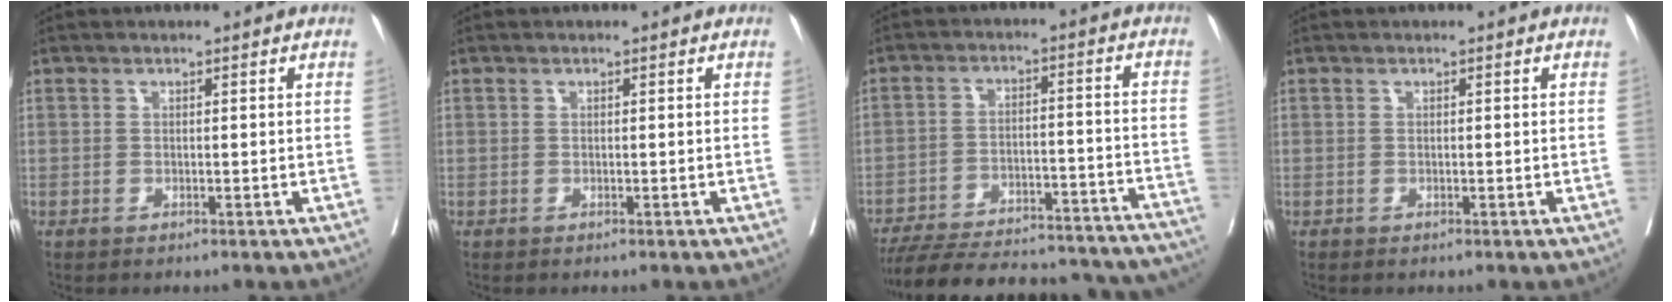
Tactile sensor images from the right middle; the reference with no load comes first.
{"total": 0.0}
{"total": 31.9, "force": [-28.8, 6.3, 12.4], "torque": [-0.166, -0.026, -0.377]}
{"total": 0.0}